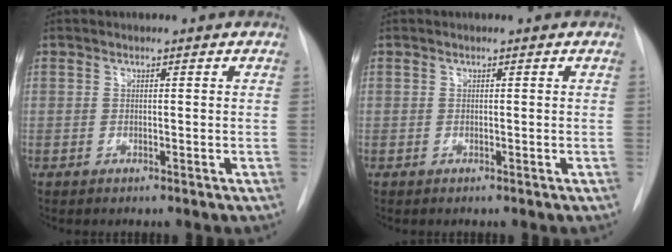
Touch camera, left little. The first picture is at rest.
{"total": 0.0}